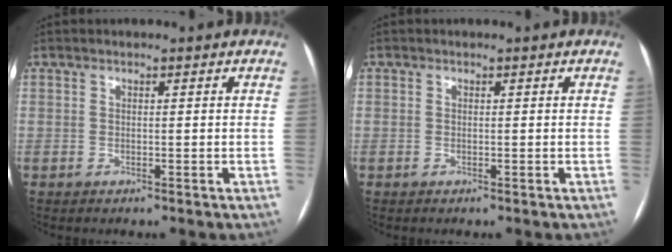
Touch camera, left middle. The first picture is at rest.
{"total": 0.0}